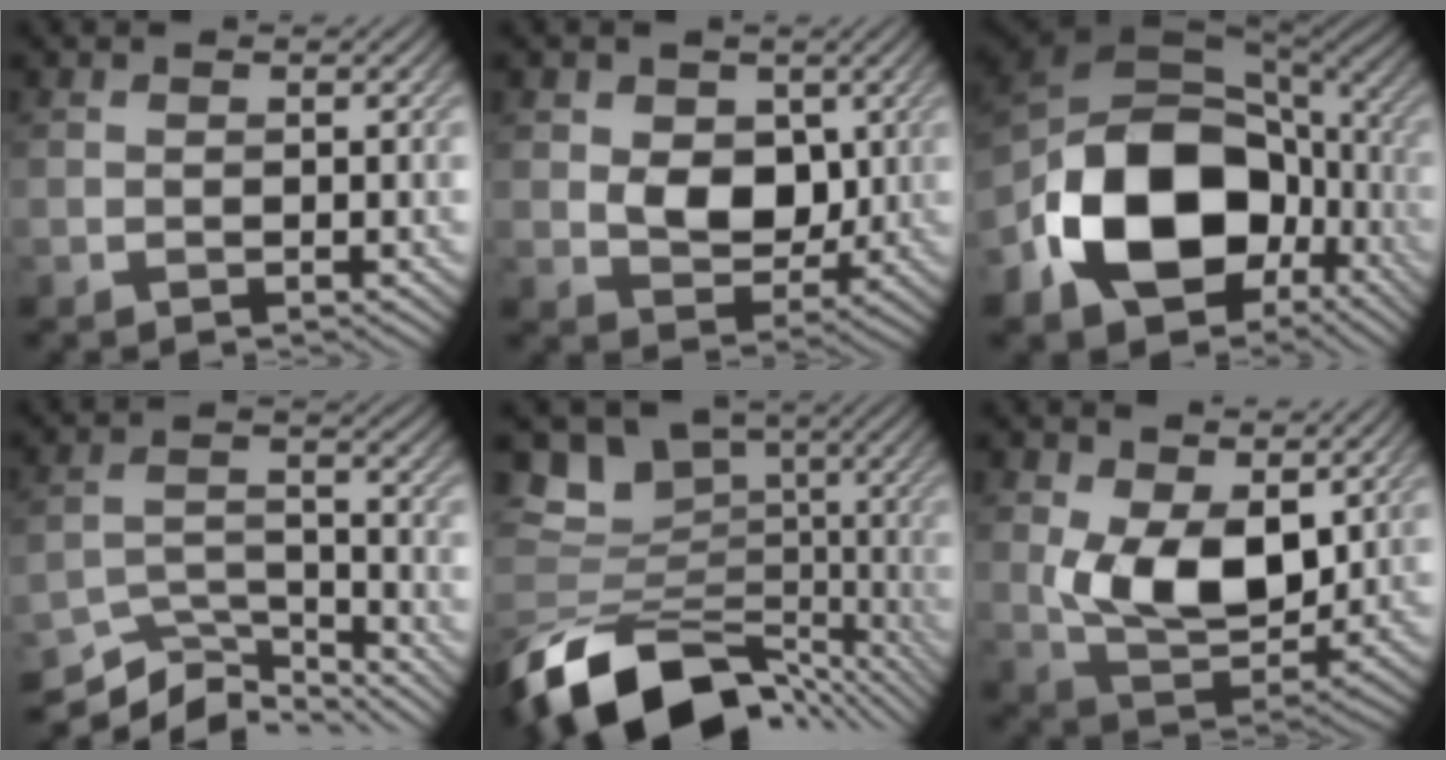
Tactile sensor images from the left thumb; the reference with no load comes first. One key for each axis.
{"total": 5.8, "fx": 1.0, "fy": 4.3, "fz": 3.7, "tx": -0.073, "ty": -0.006, "tz": 0.012}
{"total": 18.9, "fx": -5.8, "fy": 12.5, "fz": 12.9, "tx": -0.253, "ty": -0.034, "tz": -0.108}
{"total": 8.4, "fx": -7.4, "fy": 2.2, "fz": 3.5, "tx": -0.065, "ty": -0.002, "tz": -0.139}
{"total": 15.0, "fx": -7.5, "fy": 10.4, "fz": 7.8, "tx": -0.163, "ty": -0.011, "tz": -0.110}
{"total": 9.1, "fx": 2.2, "fy": 5.6, "fz": 6.9, "tx": -0.141, "ty": -0.016, "tz": 0.042}